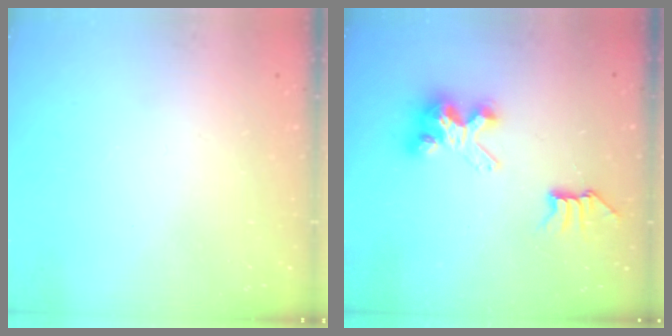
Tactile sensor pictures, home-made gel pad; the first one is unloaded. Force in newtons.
{"total": 7.6, "press": 7.6, "slide": 0.1}